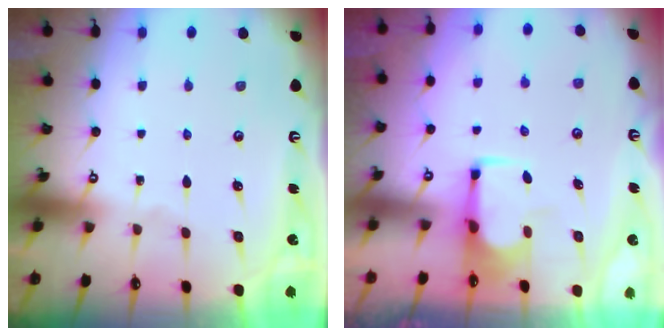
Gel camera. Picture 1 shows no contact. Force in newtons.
{"total": 1.9, "press": 1.7, "slide": 0.8}